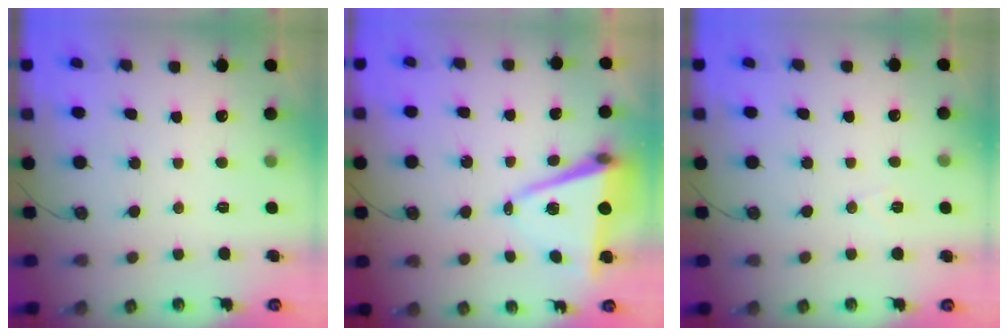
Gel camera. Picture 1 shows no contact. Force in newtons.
{"total": 9.1, "press": 8.0, "slide": 4.4}
{"total": 4.7, "press": 3.0, "slide": 3.6}